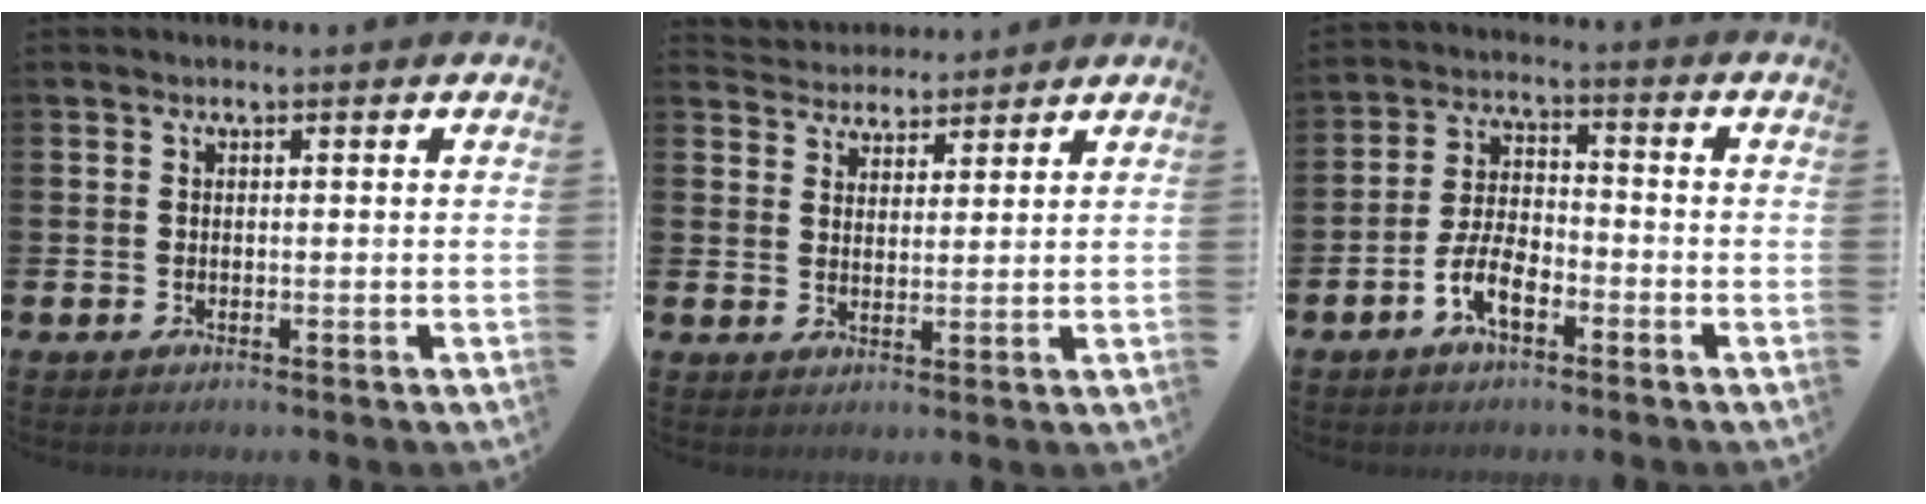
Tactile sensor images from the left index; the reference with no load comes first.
{"total": 4.0, "force": [3.8, 1.0, -0.6], "torque": [-0.012, -0.016, 0.072]}
{"total": 6.0, "force": [-3.0, 2.7, 4.4], "torque": [-0.100, 0.009, -0.058]}